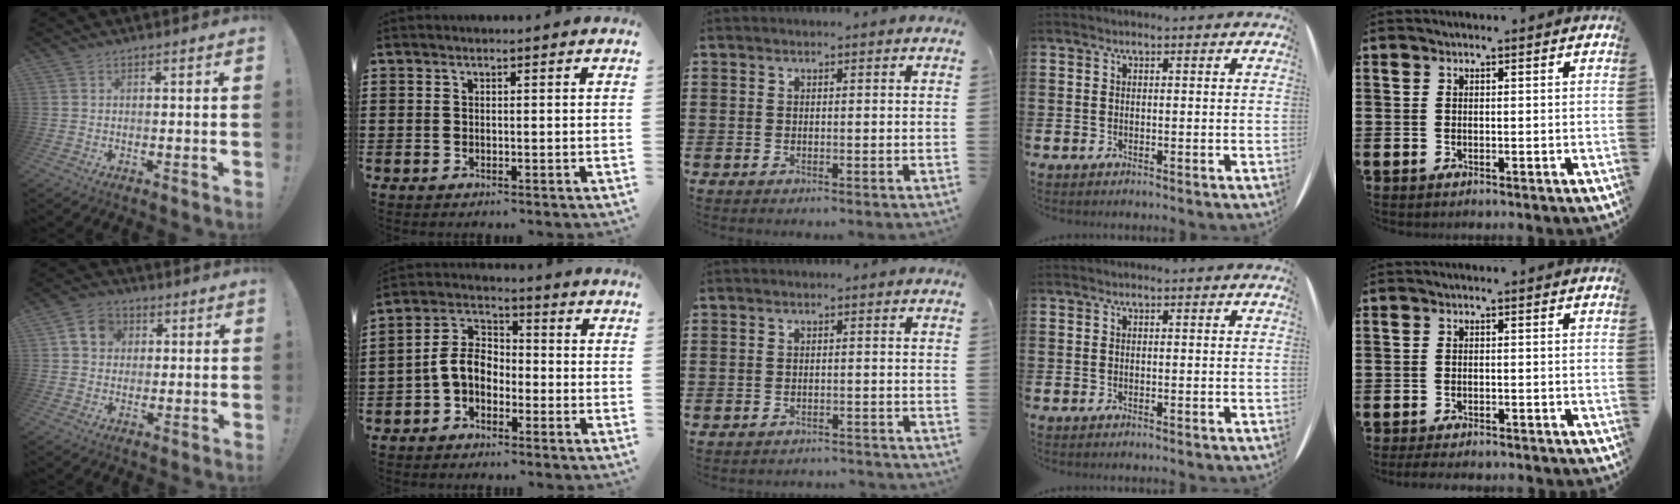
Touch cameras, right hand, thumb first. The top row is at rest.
{"thumb": {"total": 8.5, "force": [2.5, 7.3, 3.6], "torque": [-0.057, 0.005, 0.053]}, "index": {"total": 6.2, "force": [-2.1, 4.3, 4.0], "torque": [-0.106, 0.008, -0.051]}, "middle": {"total": 1.6, "force": [-1.6, 0.1, 0.0], "torque": [-0.006, 0.001, -0.034]}, "little": {"total": 1.0, "force": [-0.9, 0.1, 0.4], "torque": [-0.009, 0.002, -0.018]}}